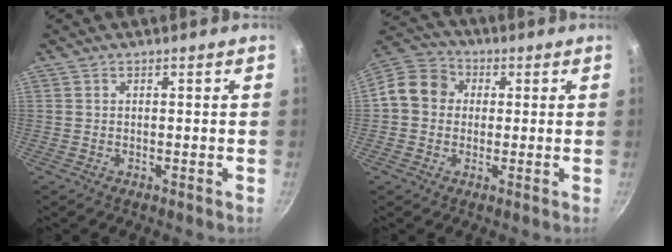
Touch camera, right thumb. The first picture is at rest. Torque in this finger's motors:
{"motor_torque": [0.12, 1.58, 0.38, -0.56, 0.03]}